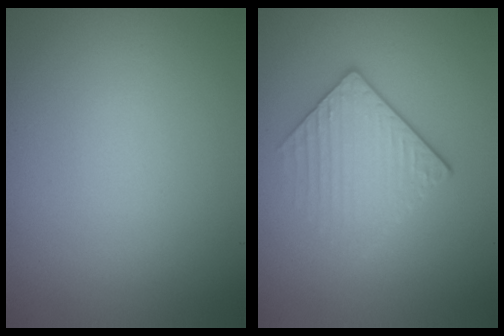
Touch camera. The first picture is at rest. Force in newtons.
{"total": 3.1, "press": 2.9, "slide": 1.2}